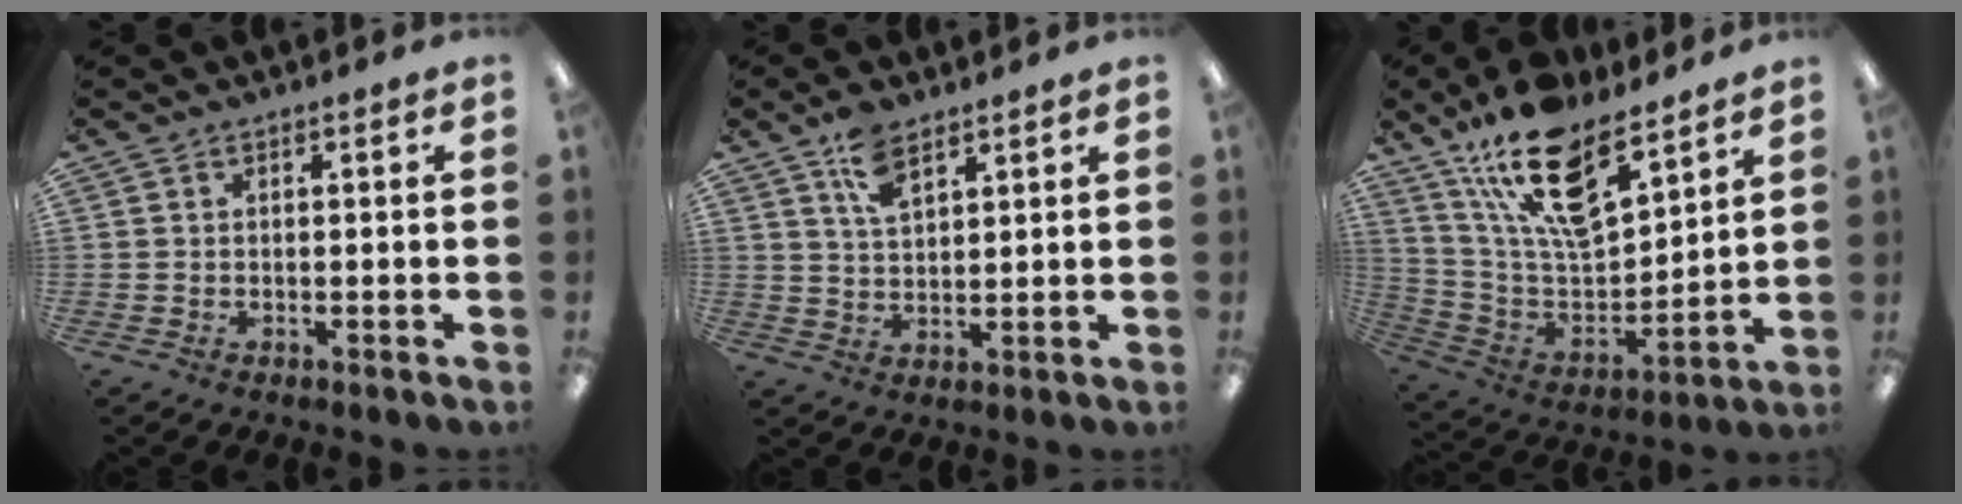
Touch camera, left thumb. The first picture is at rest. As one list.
[{"total": 6.8, "force": [4.5, 3.1, 4.1], "torque": [-0.075, -0.015, 0.081]}, {"total": 19.8, "force": [13.6, 8.2, 11.8], "torque": [-0.213, -0.080, 0.243]}]